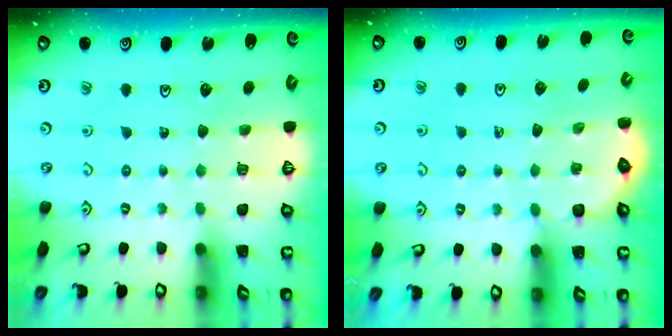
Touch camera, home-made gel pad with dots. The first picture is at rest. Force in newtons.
{"total": 3.1, "press": 3.1, "slide": 0.3}